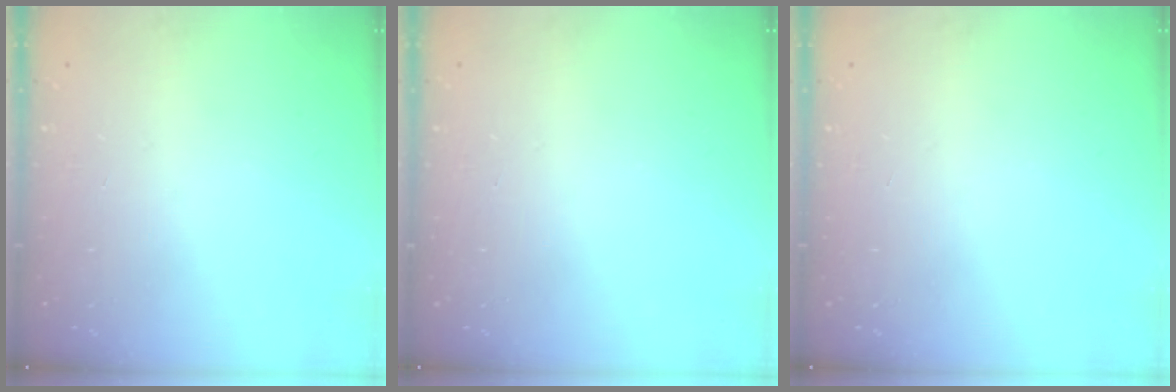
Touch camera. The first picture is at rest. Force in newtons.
{"total": 0.0}
{"total": 0.0}